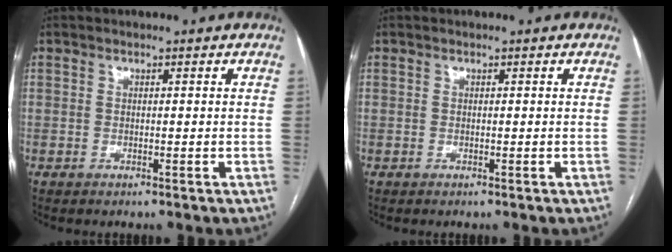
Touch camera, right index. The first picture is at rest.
{"total": 0.0}